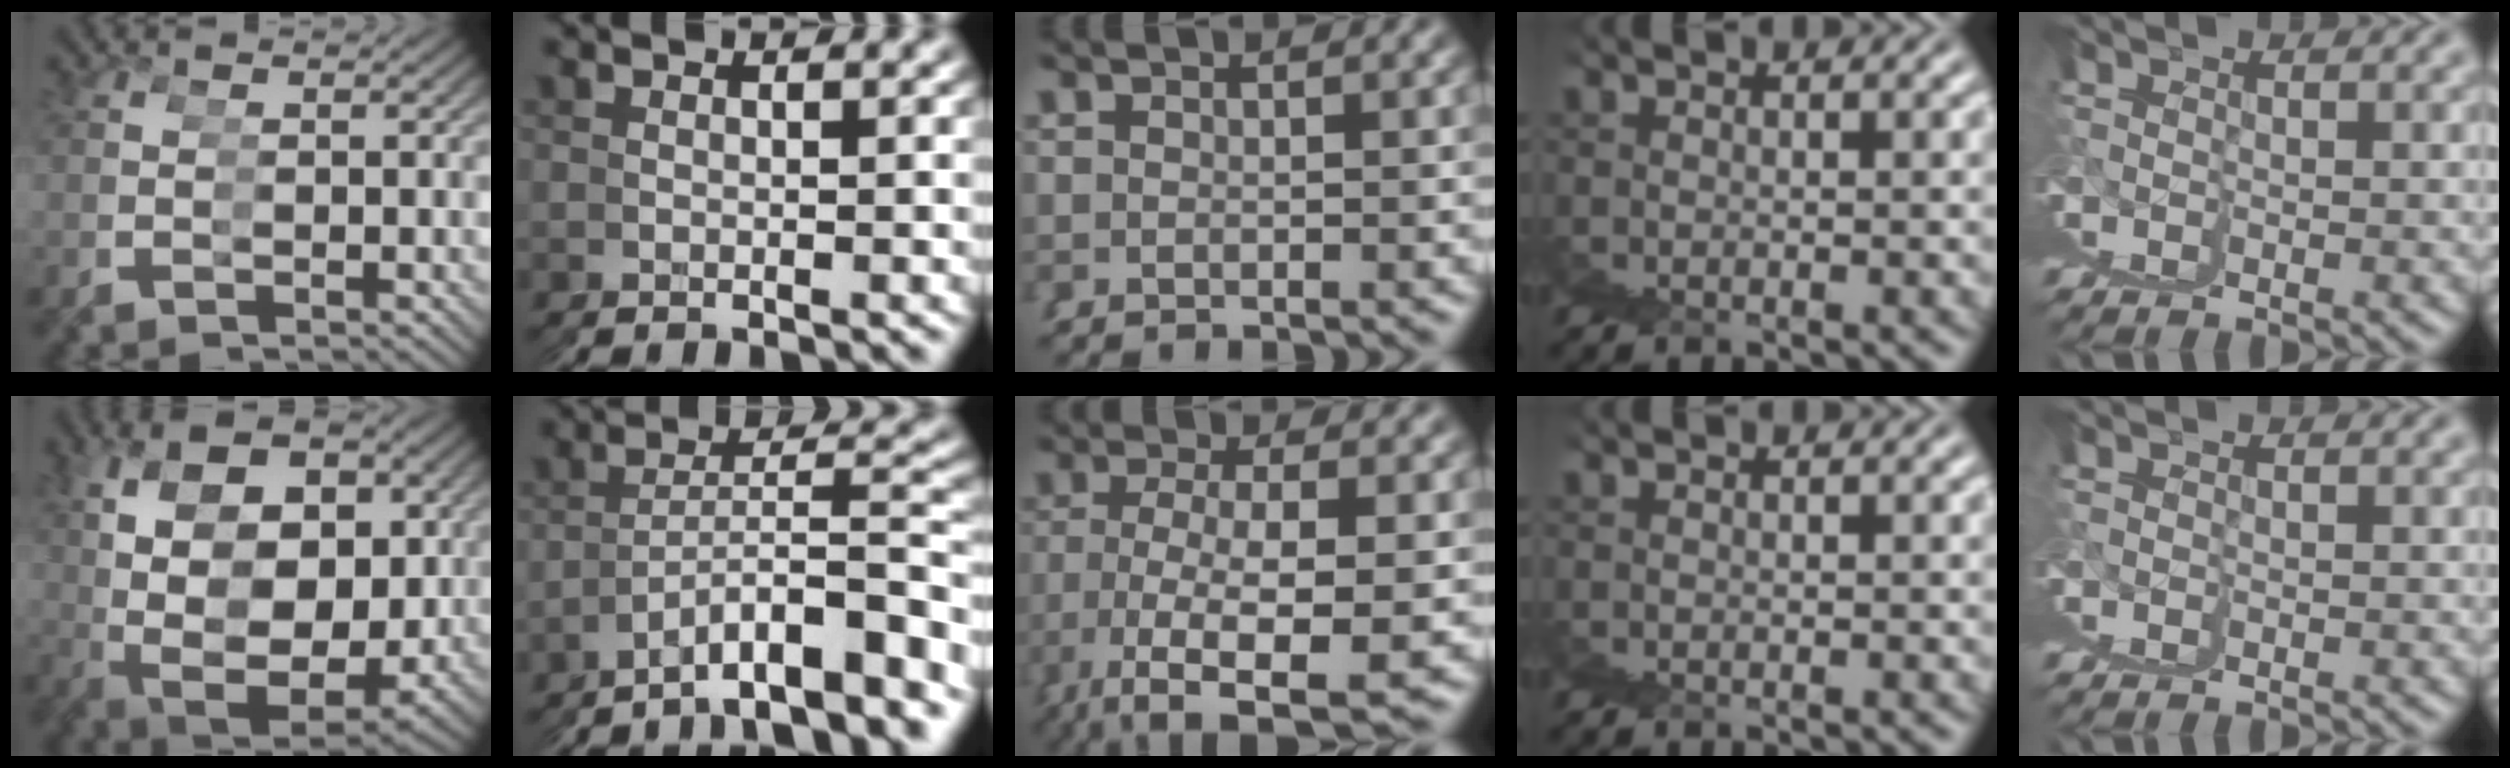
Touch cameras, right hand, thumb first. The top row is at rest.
{"thumb": {"total": 13.2, "force": [0.2, 9.6, 9.1], "torque": [-0.184, -0.031, 0.019]}, "index": {"total": 5.4, "force": [-3.3, -0.9, 4.2], "torque": [-0.063, 0.015, -0.061]}, "middle": {"total": 9.2, "force": [-5.7, 3.9, 6.2], "torque": [-0.146, -0.057, -0.063]}}